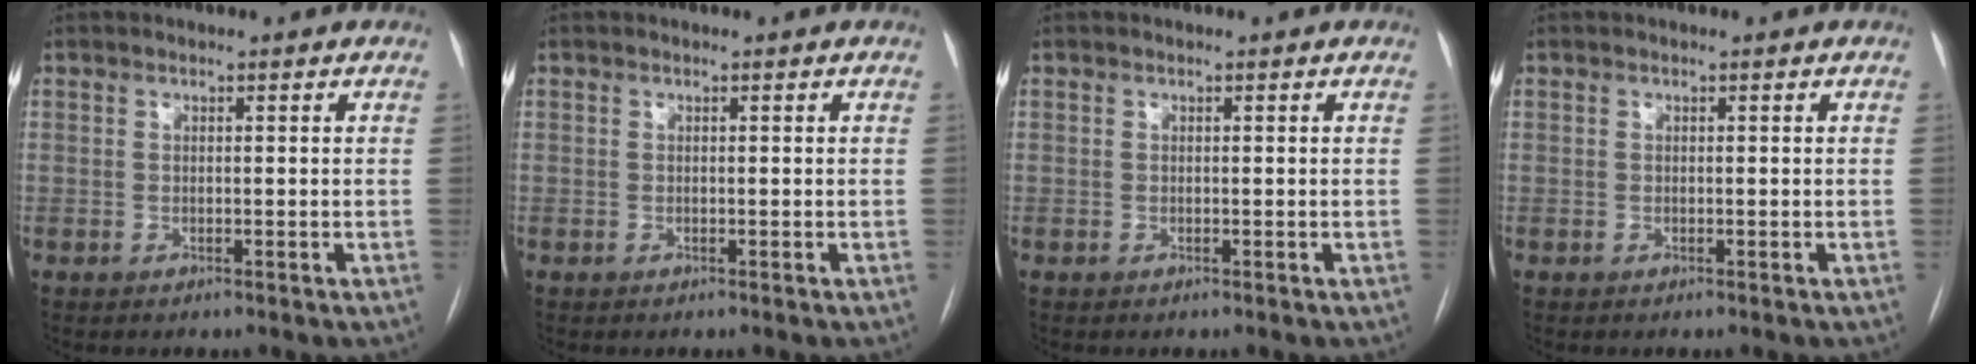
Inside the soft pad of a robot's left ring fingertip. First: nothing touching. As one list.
[{"total": 0.0}, {"total": 0.0}, {"total": 0.0}]